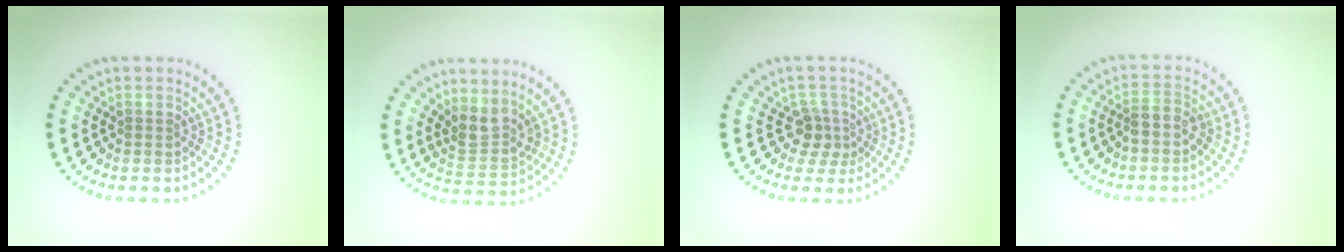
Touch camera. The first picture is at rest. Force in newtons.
{"total": 2.6, "press": 2.0, "slide": 1.6}
{"total": 2.3, "press": 1.7, "slide": 1.5}
{"total": 1.7, "press": 1.4, "slide": 0.9}